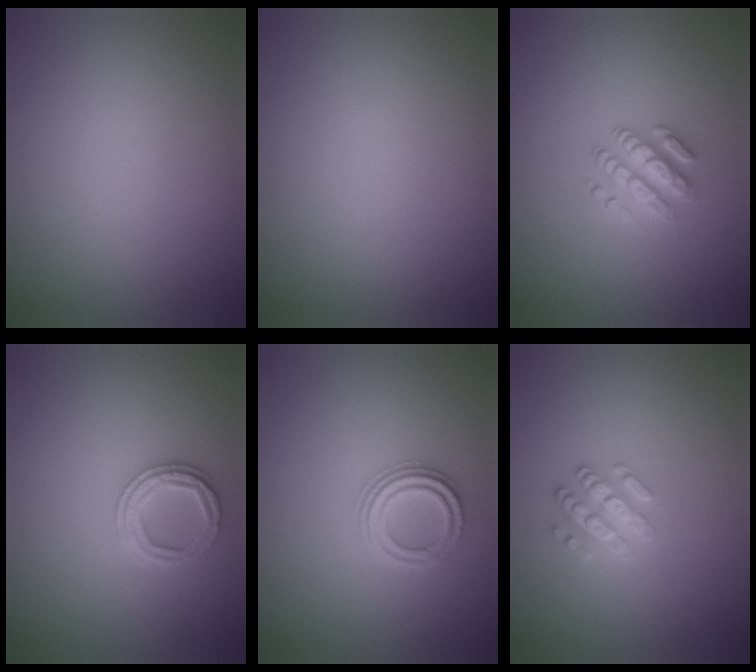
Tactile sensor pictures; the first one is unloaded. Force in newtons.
{"total": 0.0}
{"total": 2.8, "press": 2.4, "slide": 1.5}
{"total": 2.4, "press": 2.4, "slide": 0.4}
{"total": 2.3, "press": 2.2, "slide": 0.8}
{"total": 2.5, "press": 2.4, "slide": 0.6}